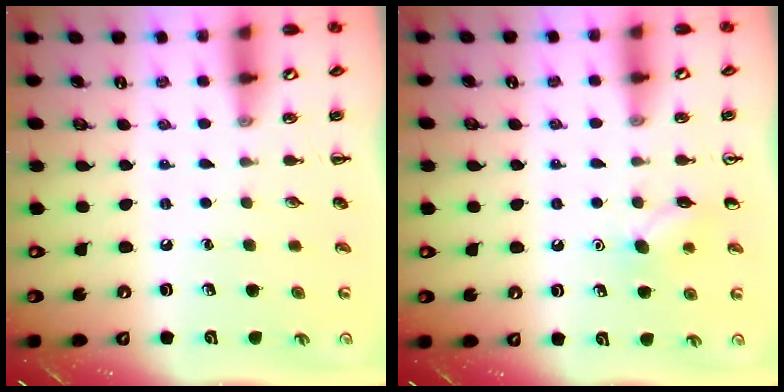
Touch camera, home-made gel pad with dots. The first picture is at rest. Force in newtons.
{"total": 6.6, "press": 6.4, "slide": 1.7}